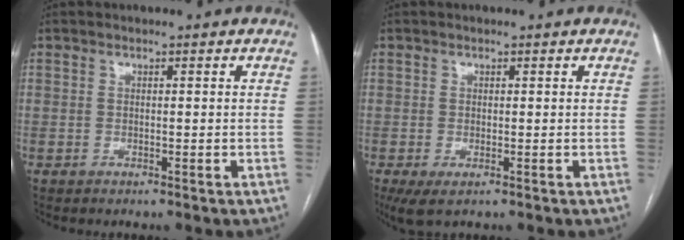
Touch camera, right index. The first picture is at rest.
{"total": 3.3, "force": [-1.5, 1.4, 2.6], "torque": [-0.047, -0.007, -0.016]}